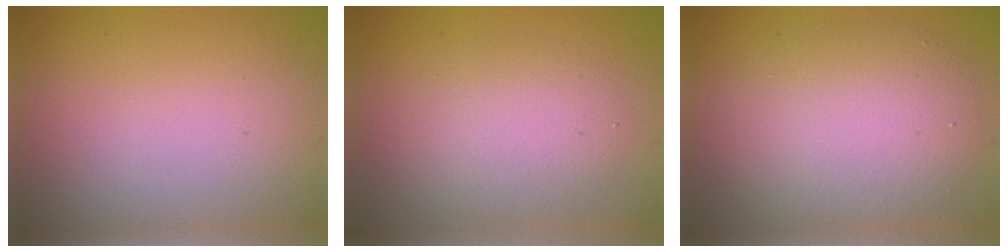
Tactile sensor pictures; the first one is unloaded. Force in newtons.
{"total": 3.5, "press": 3.5, "slide": 0.2}
{"total": 6.8, "press": 6.8, "slide": 0.4}